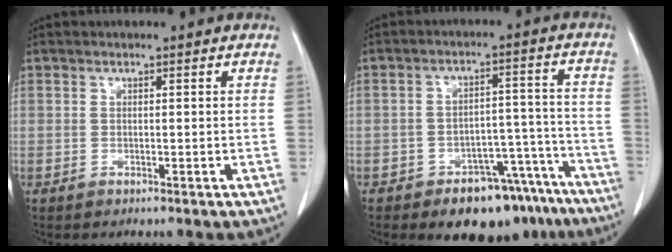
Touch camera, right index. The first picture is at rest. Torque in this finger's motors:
{"motor_torque": [0.39, -0.28, 0.18, 0.02]}